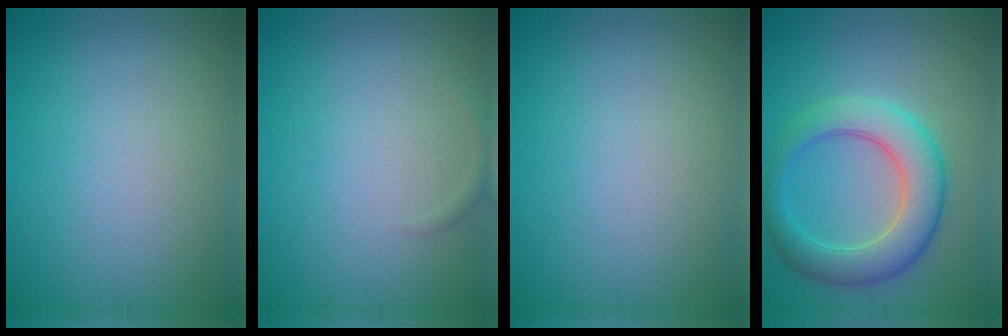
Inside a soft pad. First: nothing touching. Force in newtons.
{"total": 0.7, "press": 0.7, "slide": 0.0}
{"total": 0.0}
{"total": 6.1, "press": 6.1, "slide": 0.6}